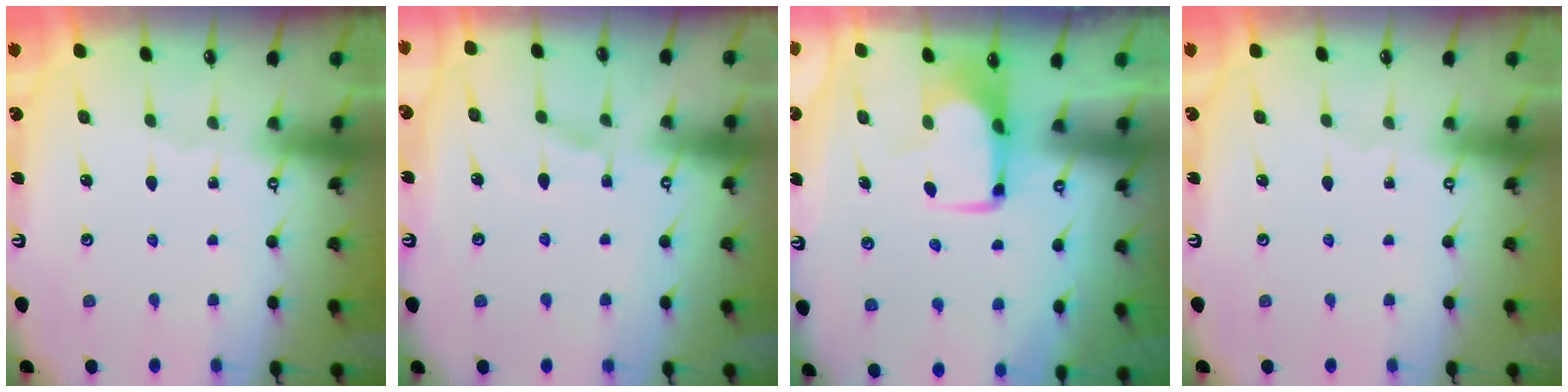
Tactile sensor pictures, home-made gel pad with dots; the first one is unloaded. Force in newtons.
{"total": 5.4, "press": 5.4, "slide": 0.5}
{"total": 1.8, "press": 1.7, "slide": 0.4}
{"total": 0.0}